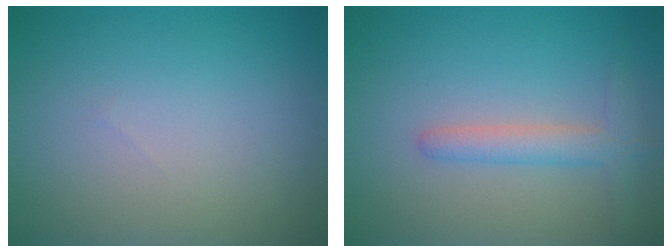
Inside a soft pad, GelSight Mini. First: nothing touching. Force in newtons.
{"total": 2.6, "press": 2.6, "slide": 0.1}